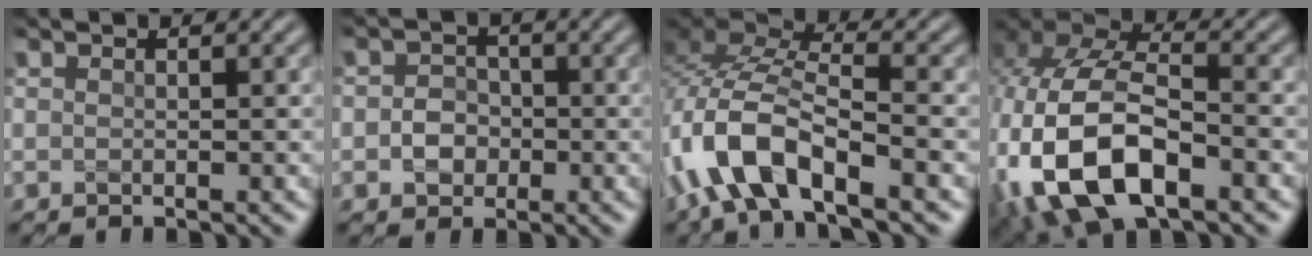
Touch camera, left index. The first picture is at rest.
{"total": 2.6, "force": [-0.5, 2.3, 1.2], "torque": [0.003, 0.000, -0.016]}
{"total": 9.2, "force": [-4.1, 4.0, 7.2], "torque": [-0.147, 0.009, -0.082]}
{"total": 13.2, "force": [-4.4, 7.5, 9.9], "torque": [-0.227, -0.020, -0.078]}